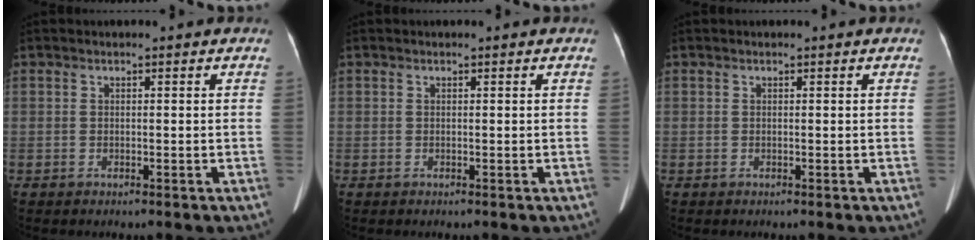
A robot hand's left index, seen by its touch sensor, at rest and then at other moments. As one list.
[{"total": 0.0}, {"total": 0.0}]